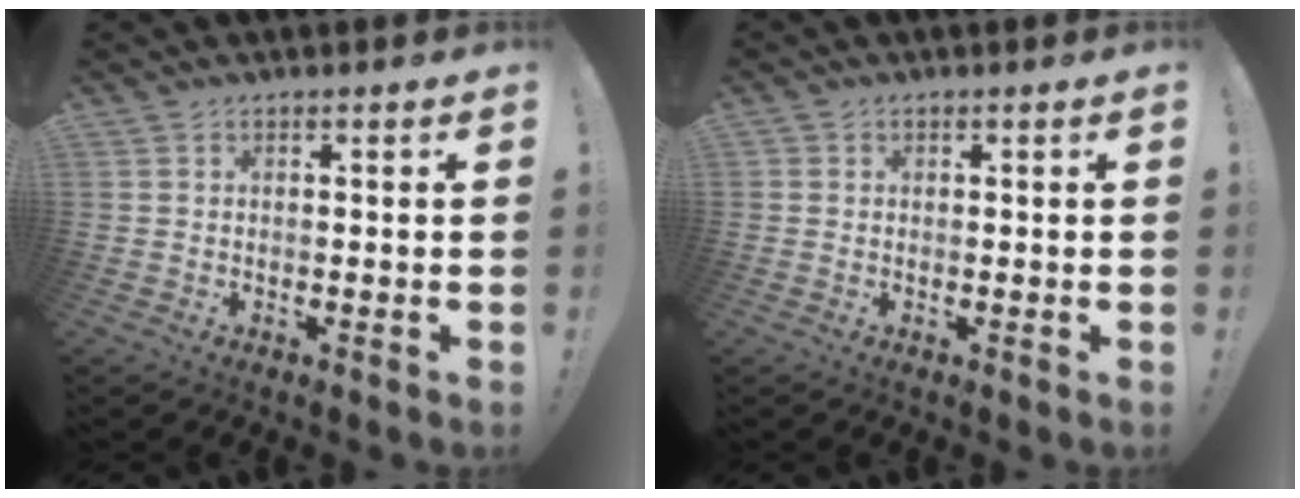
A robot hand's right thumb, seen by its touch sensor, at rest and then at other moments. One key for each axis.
{"total": 0.0}